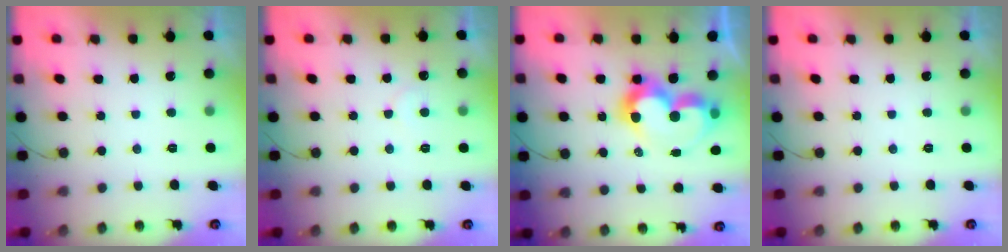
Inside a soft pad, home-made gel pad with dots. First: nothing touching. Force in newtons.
{"total": 4.9, "press": 4.9, "slide": 0.4}
{"total": 11.3, "press": 11.3, "slide": 1.0}
{"total": 0.0}